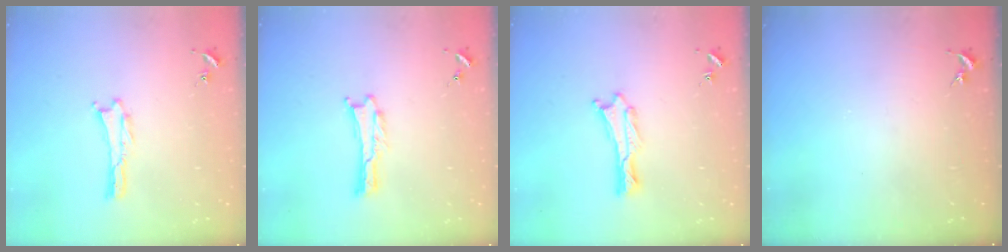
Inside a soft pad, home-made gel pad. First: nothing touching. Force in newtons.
{"total": 0.0}
{"total": 0.8, "press": 0.7, "slide": 0.2}
{"total": 0.0}